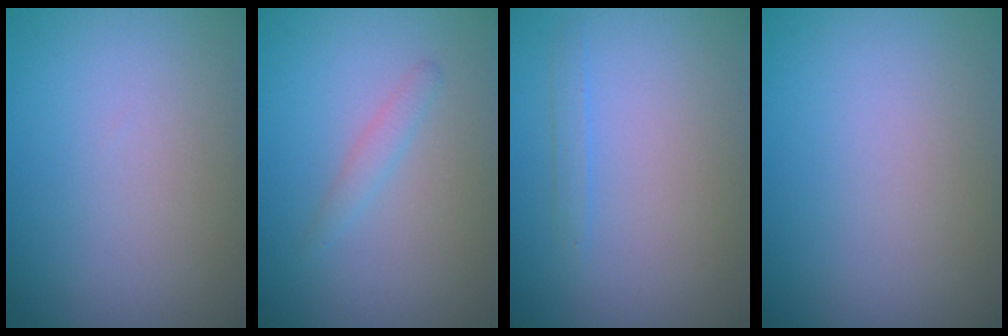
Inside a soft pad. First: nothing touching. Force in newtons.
{"total": 1.2, "press": 1.2, "slide": 0.0}
{"total": 0.9, "press": 0.9, "slide": 0.1}
{"total": 0.0}